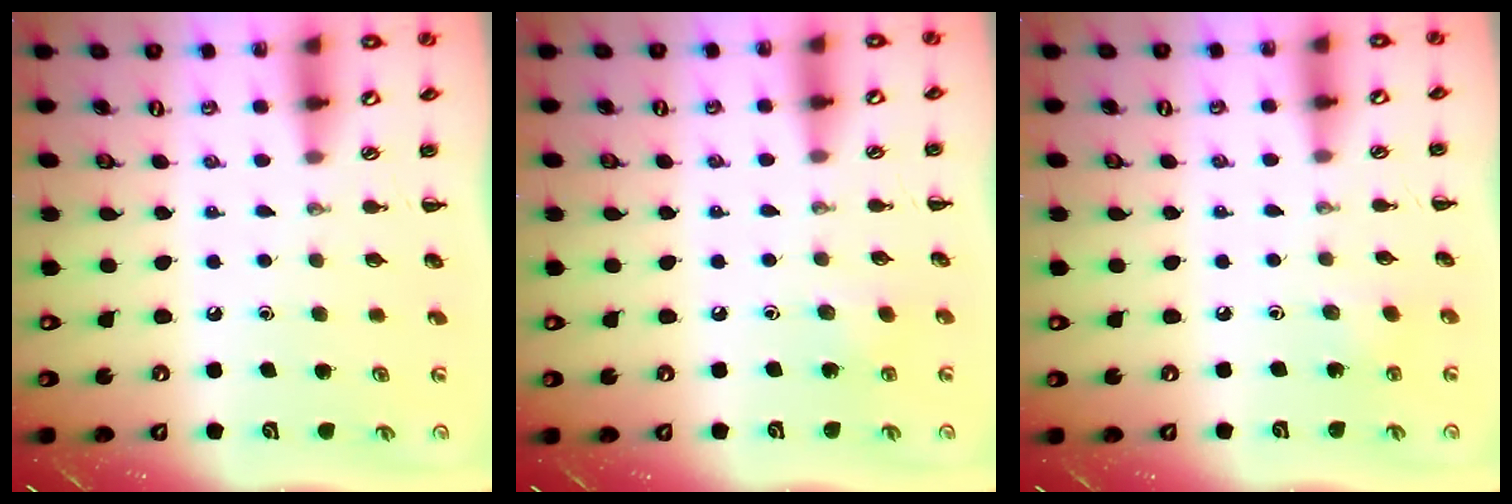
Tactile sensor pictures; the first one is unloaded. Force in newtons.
{"total": 4.8, "press": 4.6, "slide": 1.4}
{"total": 2.1, "press": 2.0, "slide": 0.6}